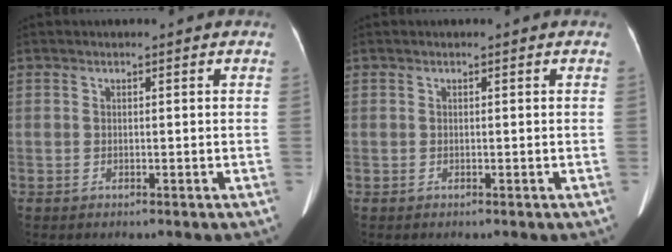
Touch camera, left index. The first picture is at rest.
{"total": 0.0}